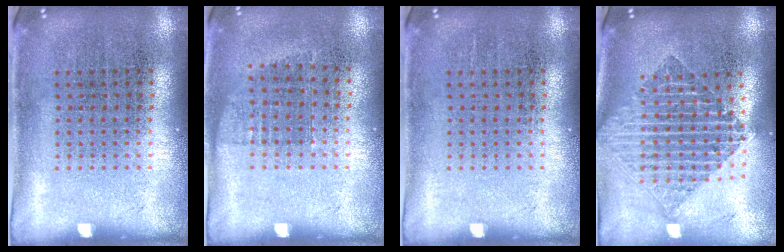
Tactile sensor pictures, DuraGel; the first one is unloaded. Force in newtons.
{"total": 0.8, "press": 0.7, "slide": 0.4}
{"total": 0.0}
{"total": 2.2, "press": 1.7, "slide": 1.3}